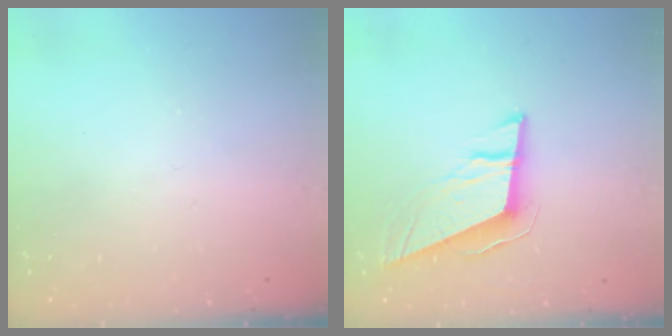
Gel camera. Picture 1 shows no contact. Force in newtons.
{"total": 10.1, "press": 9.8, "slide": 2.7}